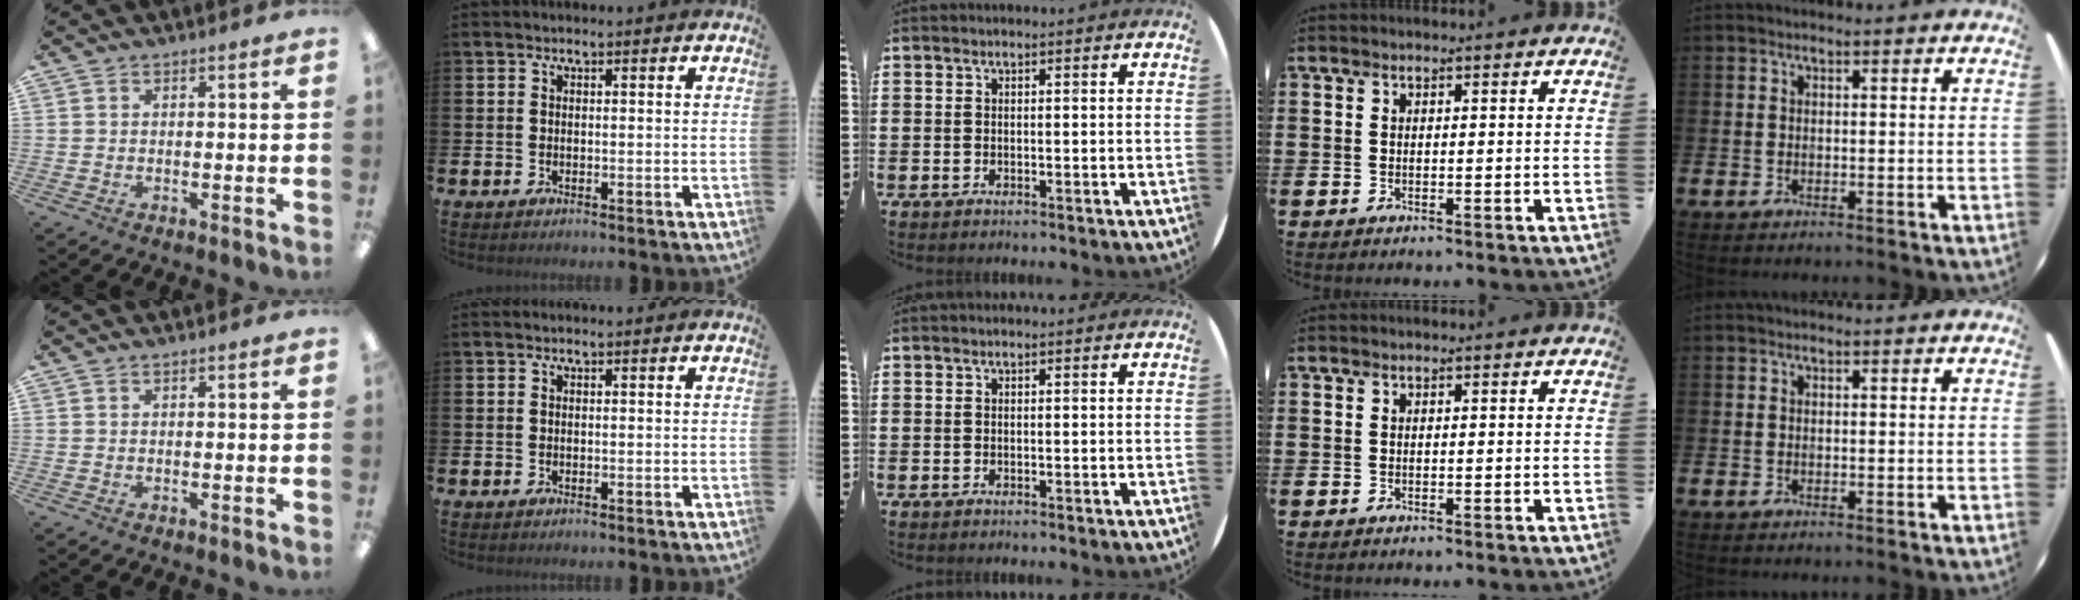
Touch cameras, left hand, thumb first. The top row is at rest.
{}